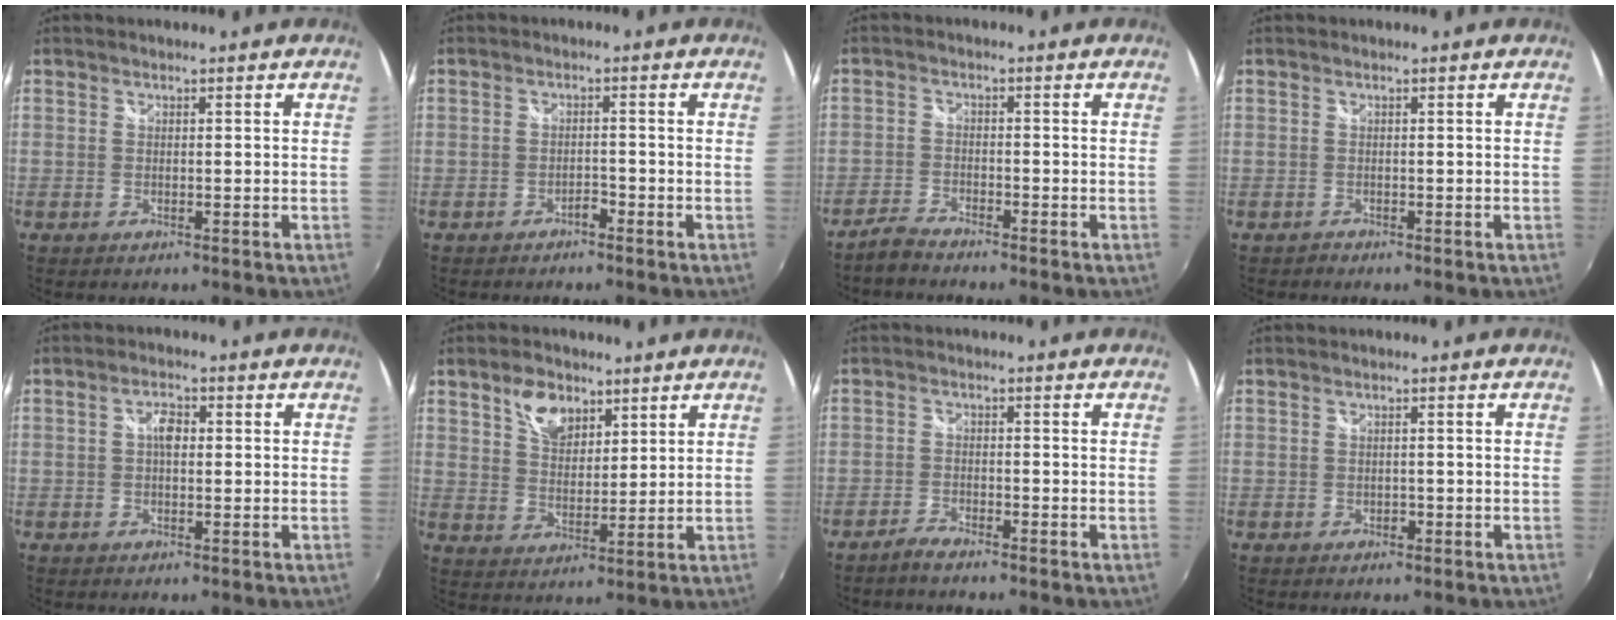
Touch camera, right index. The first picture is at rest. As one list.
[{"total": 1.5, "force": [-1.3, 0.5, 0.6], "torque": [-0.010, 0.001, -0.023]}, {"total": 3.3, "force": [-3.2, 0.5, 0.9], "torque": [-0.032, -0.006, -0.068]}, {"total": 0.7, "force": [-0.6, 0.4, -0.2], "torque": [0.002, 0.001, -0.012]}, {"total": 2.8, "force": [0.2, 1.5, 2.4], "torque": [-0.042, 0.008, 0.000]}, {"total": 7.2, "force": [4.3, 4.3, 3.9], "torque": [-0.064, 0.010, 0.079]}, {"total": 2.3, "force": [-2.2, 0.2, 0.7], "torque": [-0.030, -0.003, -0.048]}, {"total": 0.9, "force": [-0.4, 0.7, 0.4], "torque": [-0.006, -0.001, -0.004]}]